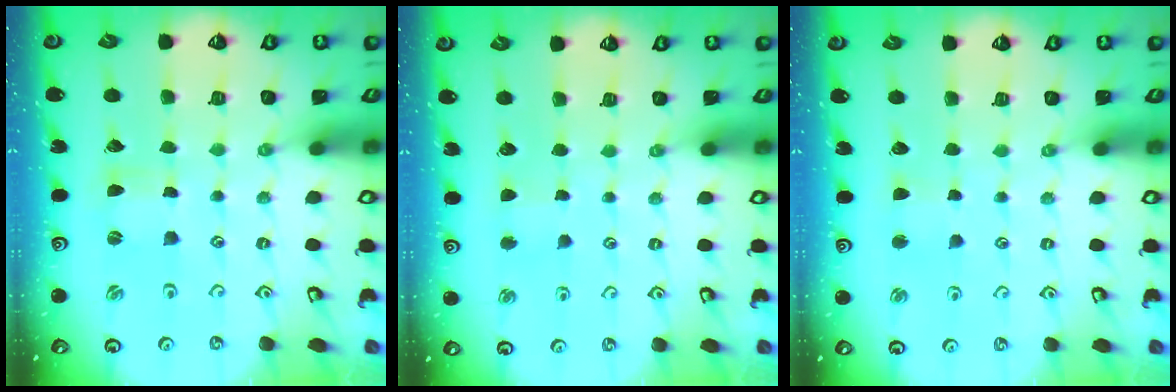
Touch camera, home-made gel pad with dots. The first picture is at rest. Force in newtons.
{"total": 2.9, "press": 2.8, "slide": 0.4}
{"total": 2.1, "press": 2.1, "slide": 0.5}